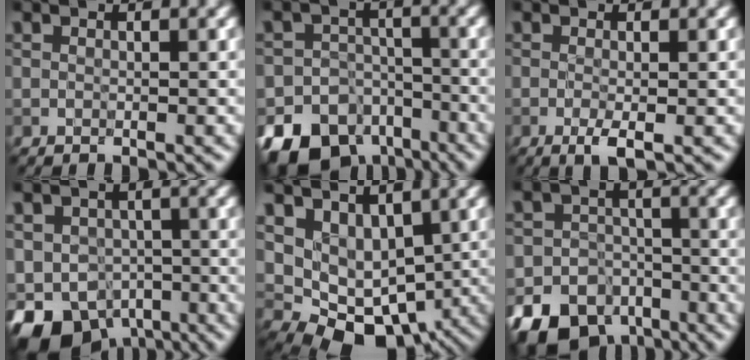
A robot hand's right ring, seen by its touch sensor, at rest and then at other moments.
{"total": 13.0, "force": [-9.0, 8.7, 3.8], "torque": [-0.065, -0.038, -0.134]}
{"total": 1.7, "force": [-0.5, 0.3, 1.6], "torque": [-0.030, -0.005, -0.011]}
{"total": 8.7, "force": [-4.7, 6.1, 4.1], "torque": [-0.076, -0.025, -0.084]}
{"total": 6.9, "force": [0.4, 5.5, 4.1], "torque": [-0.064, -0.022, 0.023]}
{"total": 11.7, "force": [-8.1, 7.6, 3.6], "torque": [-0.060, -0.033, -0.128]}